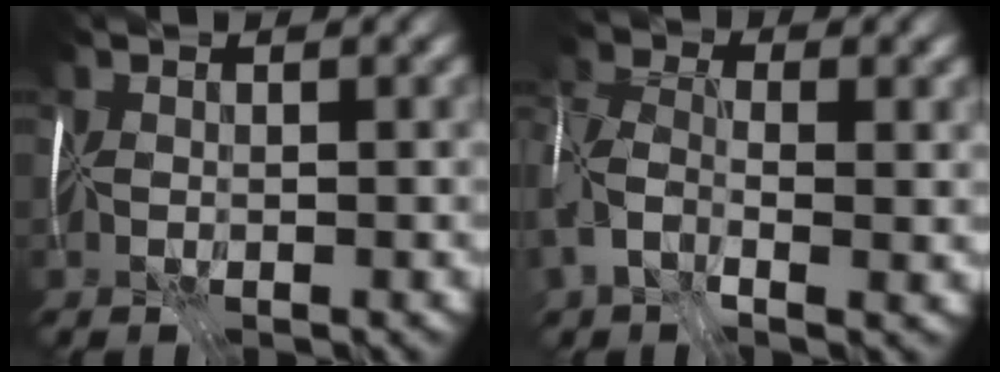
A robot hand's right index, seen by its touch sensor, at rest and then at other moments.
{"total": 5.7, "force": [-1.9, 3.1, 4.4], "torque": [-0.119, -0.006, -0.047]}